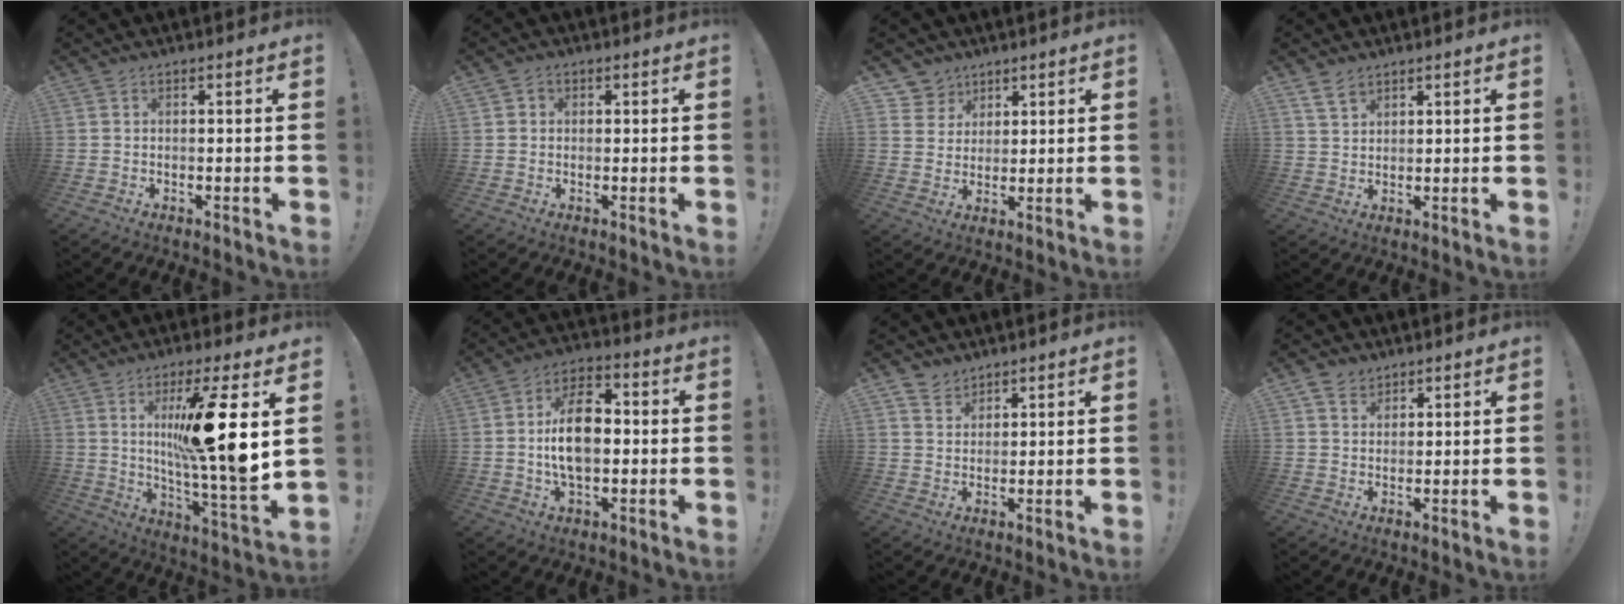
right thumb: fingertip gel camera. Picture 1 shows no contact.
{"total": 1.6, "force": [0.0, 1.5, 0.5], "torque": [-0.006, 0.004, -0.001]}
{"total": 6.5, "force": [4.0, 5.1, 0.2], "torque": [-0.009, -0.034, 0.080]}
{"total": 4.7, "force": [3.4, 2.6, 2.0], "torque": [-0.040, -0.011, 0.065]}
{"total": 18.6, "force": [5.1, 1.7, 17.9], "torque": [-0.277, -0.032, 0.062]}
{"total": 14.3, "force": [-0.2, 8.6, 11.4], "torque": [-0.198, 0.009, -0.007]}
{"total": 4.2, "force": [3.4, 2.5, 0.1], "torque": [-0.001, -0.022, 0.064]}
{"total": 4.1, "force": [2.8, 2.9, 0.8], "torque": [-0.021, -0.009, 0.053]}